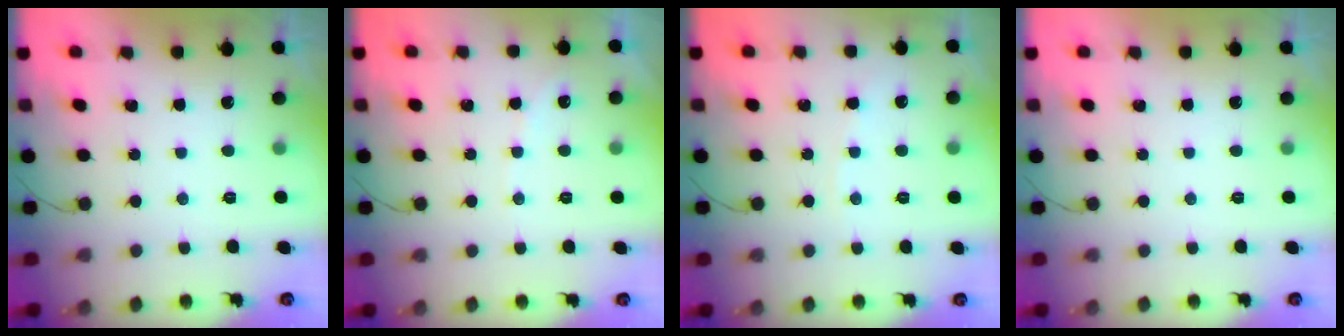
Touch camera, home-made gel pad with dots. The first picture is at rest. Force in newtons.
{"total": 4.0, "press": 4.0, "slide": 0.6}
{"total": 2.9, "press": 2.9, "slide": 0.4}
{"total": 0.0}